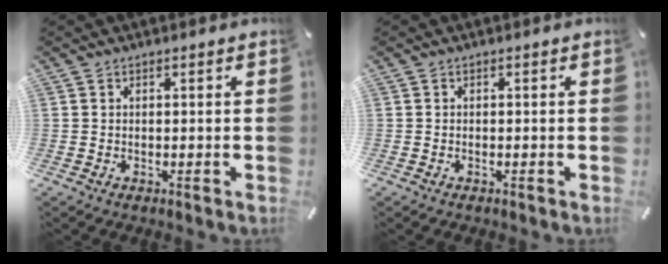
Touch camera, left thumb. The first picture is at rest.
{"total": 0.6, "force": [-0.4, 0.3, 0.3], "torque": [-0.006, 0.000, -0.009]}